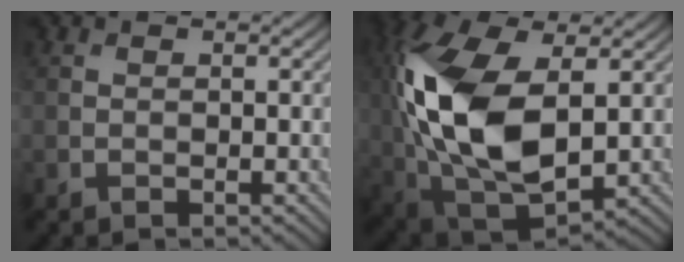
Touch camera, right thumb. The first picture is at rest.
{"total": 16.9, "force": [1.1, 9.4, 14.0], "torque": [-0.328, -0.003, 0.019]}